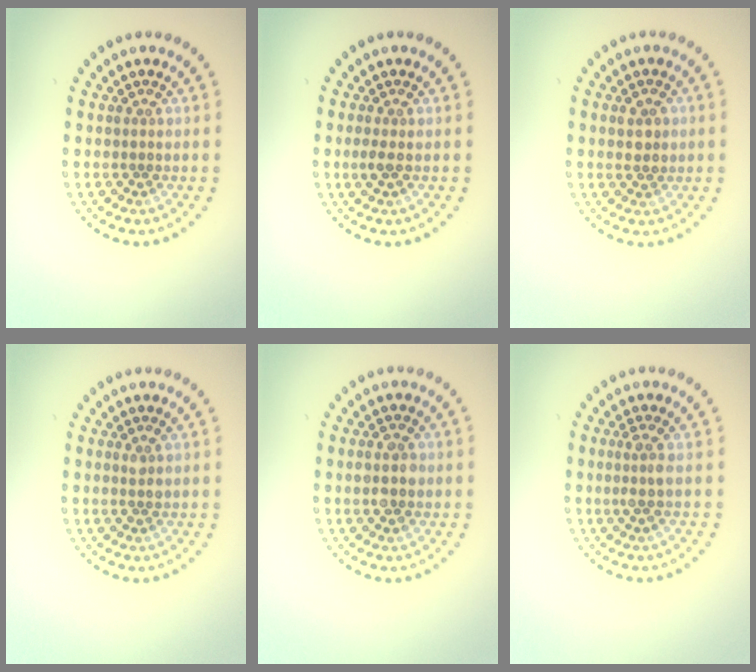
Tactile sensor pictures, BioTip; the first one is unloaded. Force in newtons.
{"total": 1.0, "press": 1.0, "slide": 0.3}
{"total": 1.7, "press": 1.7, "slide": 0.1}
{"total": 1.0, "press": 1.0, "slide": 0.0}
{"total": 2.8, "press": 2.8, "slide": 0.2}
{"total": 1.5, "press": 1.2, "slide": 1.0}